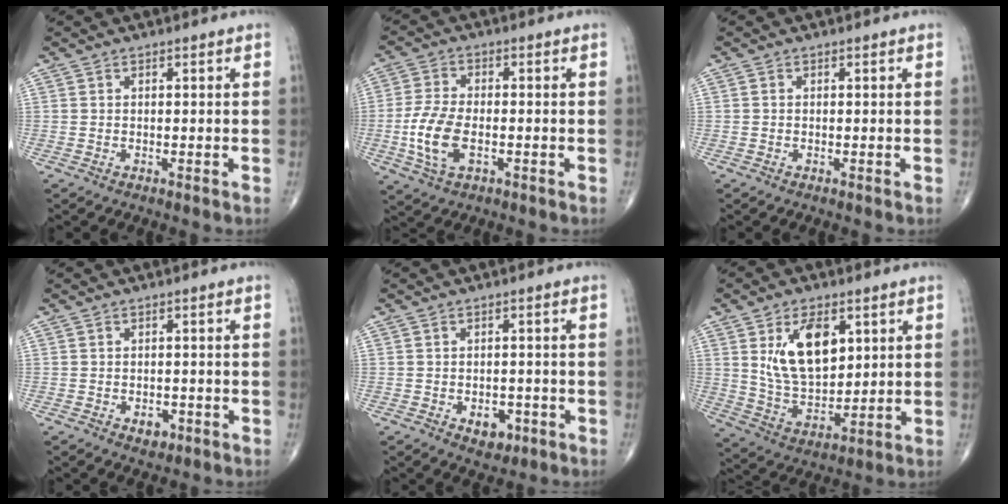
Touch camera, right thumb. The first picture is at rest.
{"total": 8.9, "force": [-2.2, 4.6, 7.3], "torque": [-0.159, 0.005, -0.043]}
{"total": 0.0}
{"total": 2.4, "force": [-1.1, 1.6, 1.4], "torque": [-0.008, 0.003, -0.010]}
{"total": 4.0, "force": [-1.6, 2.6, 2.5], "torque": [-0.015, 0.006, -0.017]}
{"total": 13.5, "force": [4.6, 7.5, 10.2], "torque": [-0.158, -0.026, 0.098]}